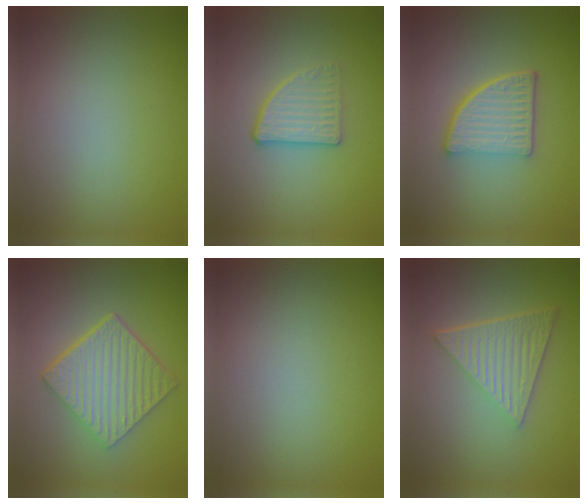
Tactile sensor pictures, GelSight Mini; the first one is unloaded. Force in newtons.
{"total": 2.9, "press": 2.5, "slide": 1.4}
{"total": 5.4, "press": 3.9, "slide": 3.8}
{"total": 6.4, "press": 4.5, "slide": 4.7}
{"total": 0.0}
{"total": 6.3, "press": 4.2, "slide": 4.7}